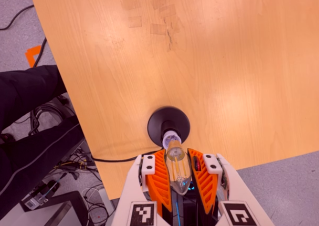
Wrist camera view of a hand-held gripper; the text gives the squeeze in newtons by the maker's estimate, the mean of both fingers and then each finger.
{"total": 21.2, "left": 23.1, "right": 19.3}